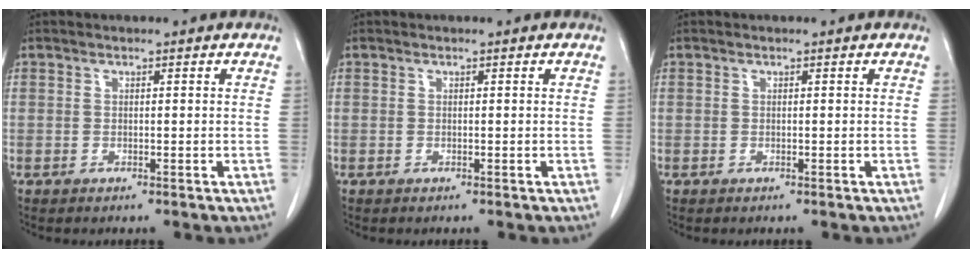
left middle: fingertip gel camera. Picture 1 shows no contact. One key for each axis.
{"total": 0.0}
{"total": 0.0}